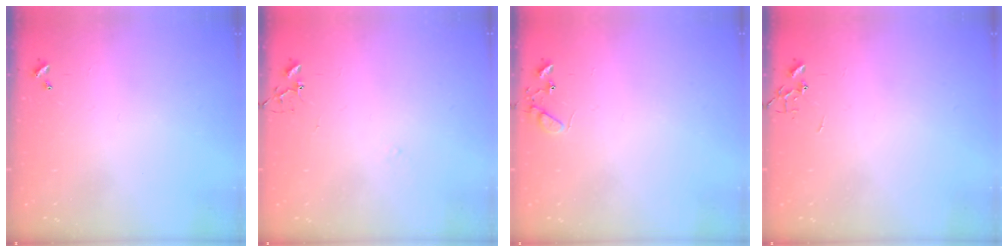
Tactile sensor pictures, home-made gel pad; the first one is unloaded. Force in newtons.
{"total": 5.7, "press": 5.6, "slide": 0.7}
{"total": 6.1, "press": 6.1, "slide": 0.5}
{"total": 0.0}